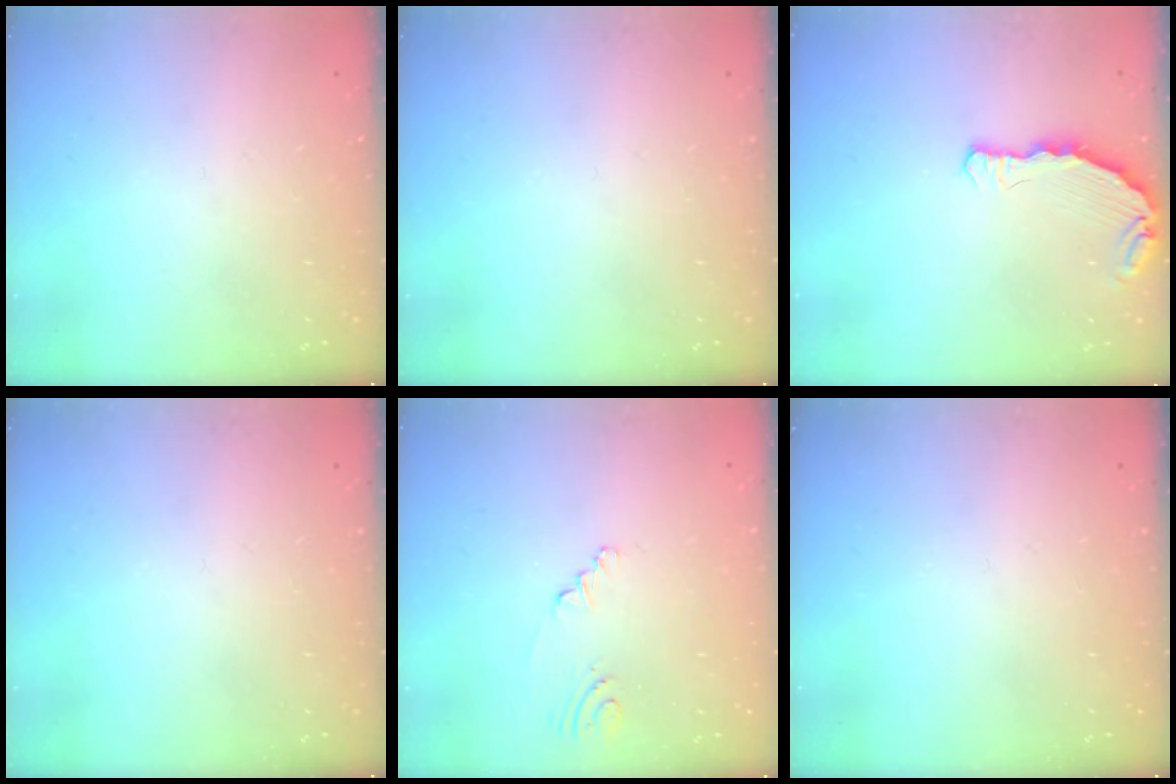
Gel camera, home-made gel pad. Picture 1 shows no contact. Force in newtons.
{"total": 0.0}
{"total": 8.0, "press": 6.4, "slide": 4.8}
{"total": 0.0}
{"total": 2.0, "press": 1.6, "slide": 1.2}
{"total": 0.0}